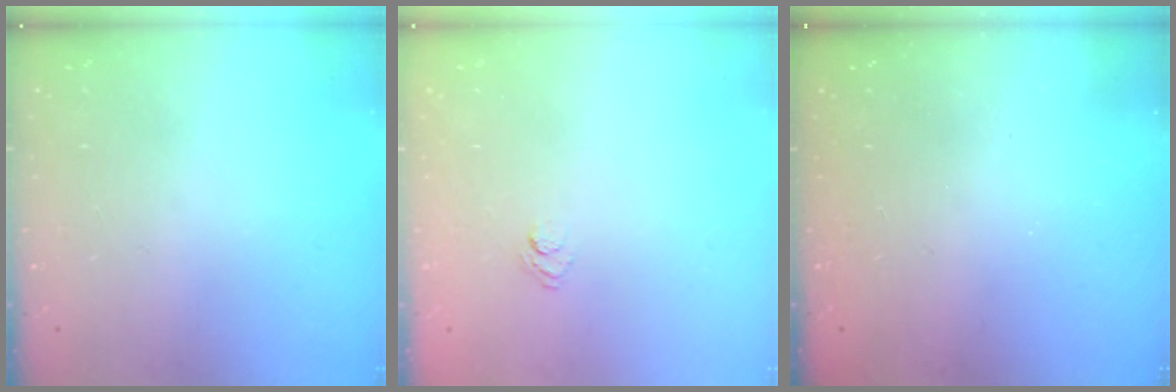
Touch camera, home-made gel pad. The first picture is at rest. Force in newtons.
{"total": 2.6, "press": 2.3, "slide": 1.1}
{"total": 2.3, "press": 2.2, "slide": 0.8}